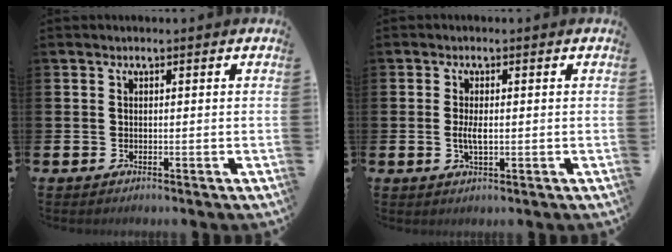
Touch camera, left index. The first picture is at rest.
{"total": 2.5, "force": [0.0, 1.0, 2.3], "torque": [-0.037, -0.002, -0.003]}